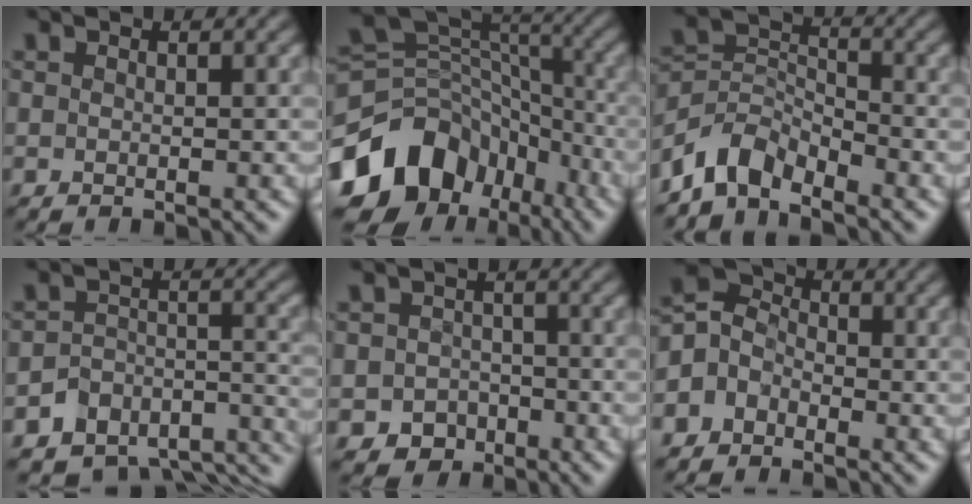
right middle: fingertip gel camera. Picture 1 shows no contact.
{"total": 11.5, "force": [-6.2, 8.4, 4.7], "torque": [-0.099, 0.009, -0.106]}
{"total": 4.4, "force": [-3.8, 1.8, 1.3], "torque": [-0.023, 0.003, -0.085]}
{"total": 8.4, "force": [-7.3, 4.2, 1.0], "torque": [-0.003, 0.004, -0.094]}
{"total": 3.4, "force": [-1.8, 2.9, 0.4], "torque": [0.015, 0.002, -0.039]}
{"total": 3.7, "force": [-1.6, 3.1, 1.2], "torque": [-0.028, 0.015, -0.042]}